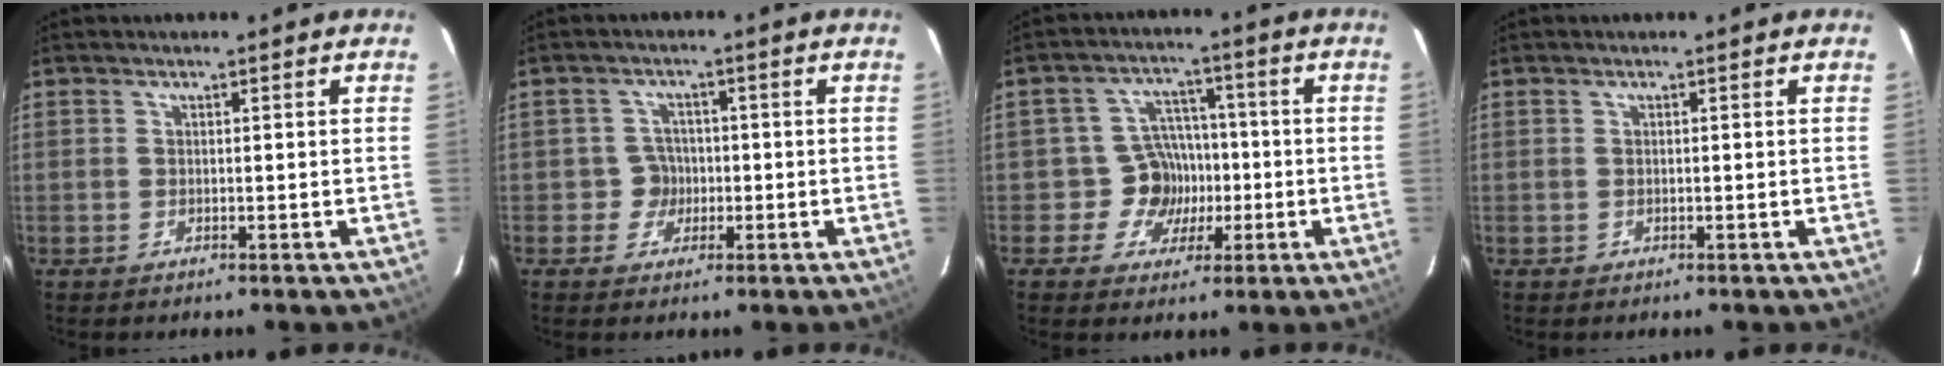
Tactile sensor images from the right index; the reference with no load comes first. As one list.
[{"total": 3.5, "force": [-0.8, 3.4, -0.2], "torque": [0.009, 0.015, -0.014]}, {"total": 7.2, "force": [-1.8, 6.9, 0.8], "torque": [-0.015, 0.027, -0.030]}, {"total": 0.0}]